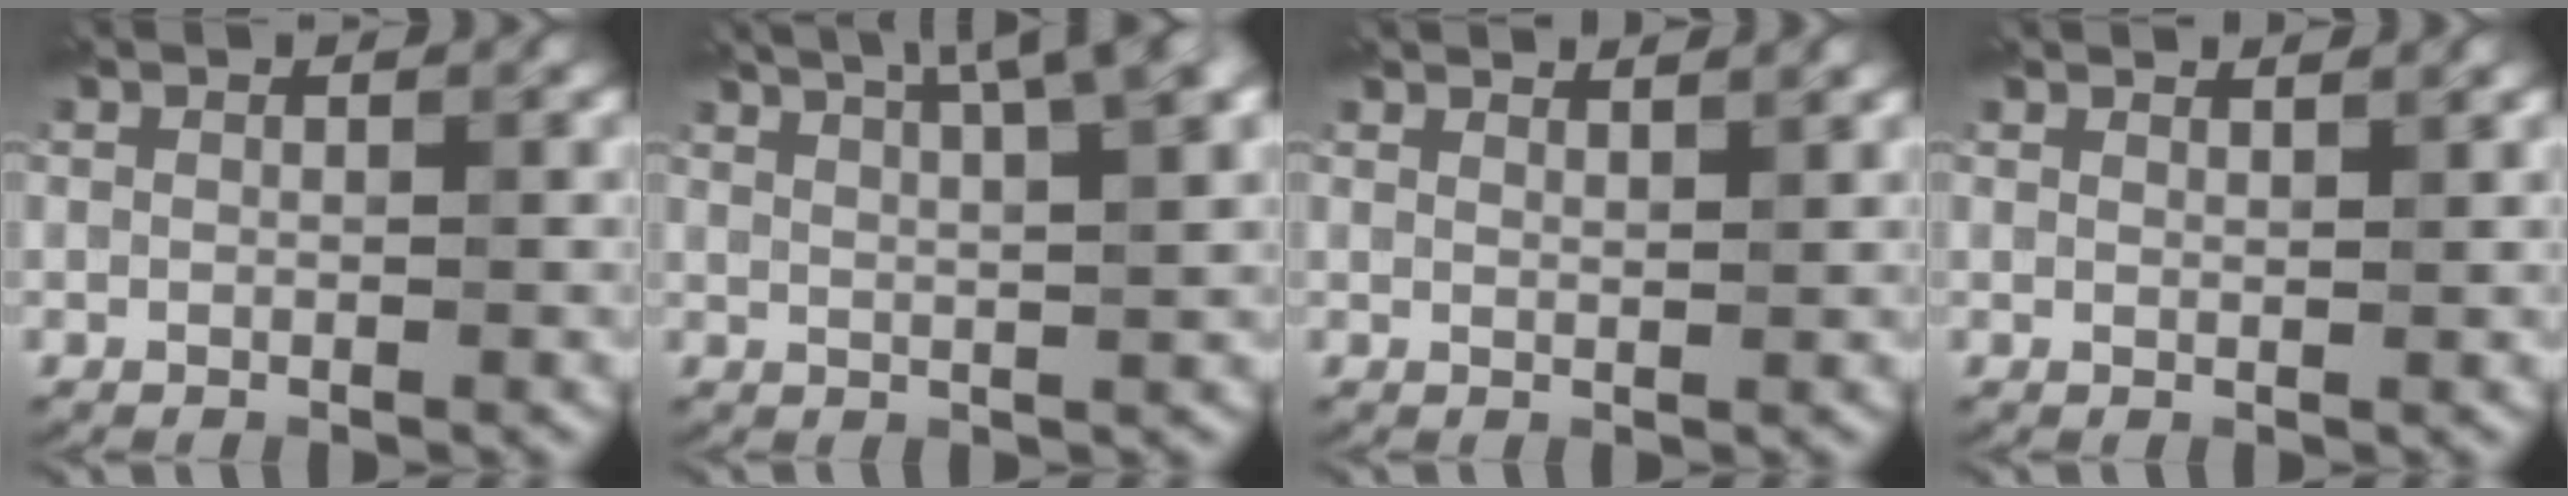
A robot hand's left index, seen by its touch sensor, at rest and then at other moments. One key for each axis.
{"total": 9.3, "fx": 5.9, "fy": 2.8, "fz": 6.7, "tx": -0.067, "ty": 0.046, "tz": 0.051}
{"total": 2.4, "fx": 2.1, "fy": 0.5, "fz": 0.9, "tx": 0.000, "ty": 0.010, "tz": 0.018}
{"total": 1.7, "fx": 1.6, "fy": 0.3, "fz": 0.5, "tx": 0.001, "ty": 0.002, "tz": 0.015}